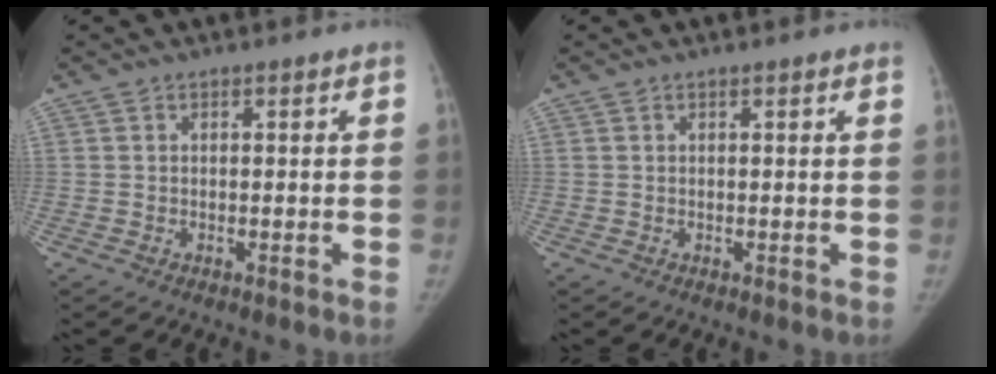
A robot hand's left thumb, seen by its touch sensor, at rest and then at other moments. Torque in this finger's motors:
{"motor_torque": [0.11, 0.01, 0.30, 0.08, -0.02]}